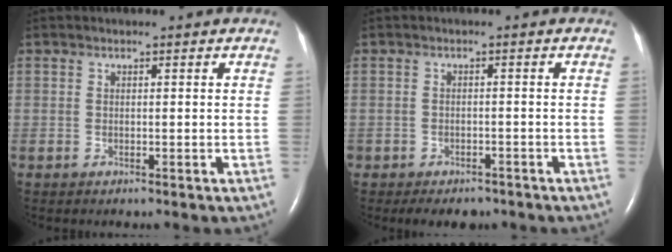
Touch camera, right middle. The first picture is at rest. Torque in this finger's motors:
{"motor_torque": [0.11, -0.08, -0.03, 0.00]}